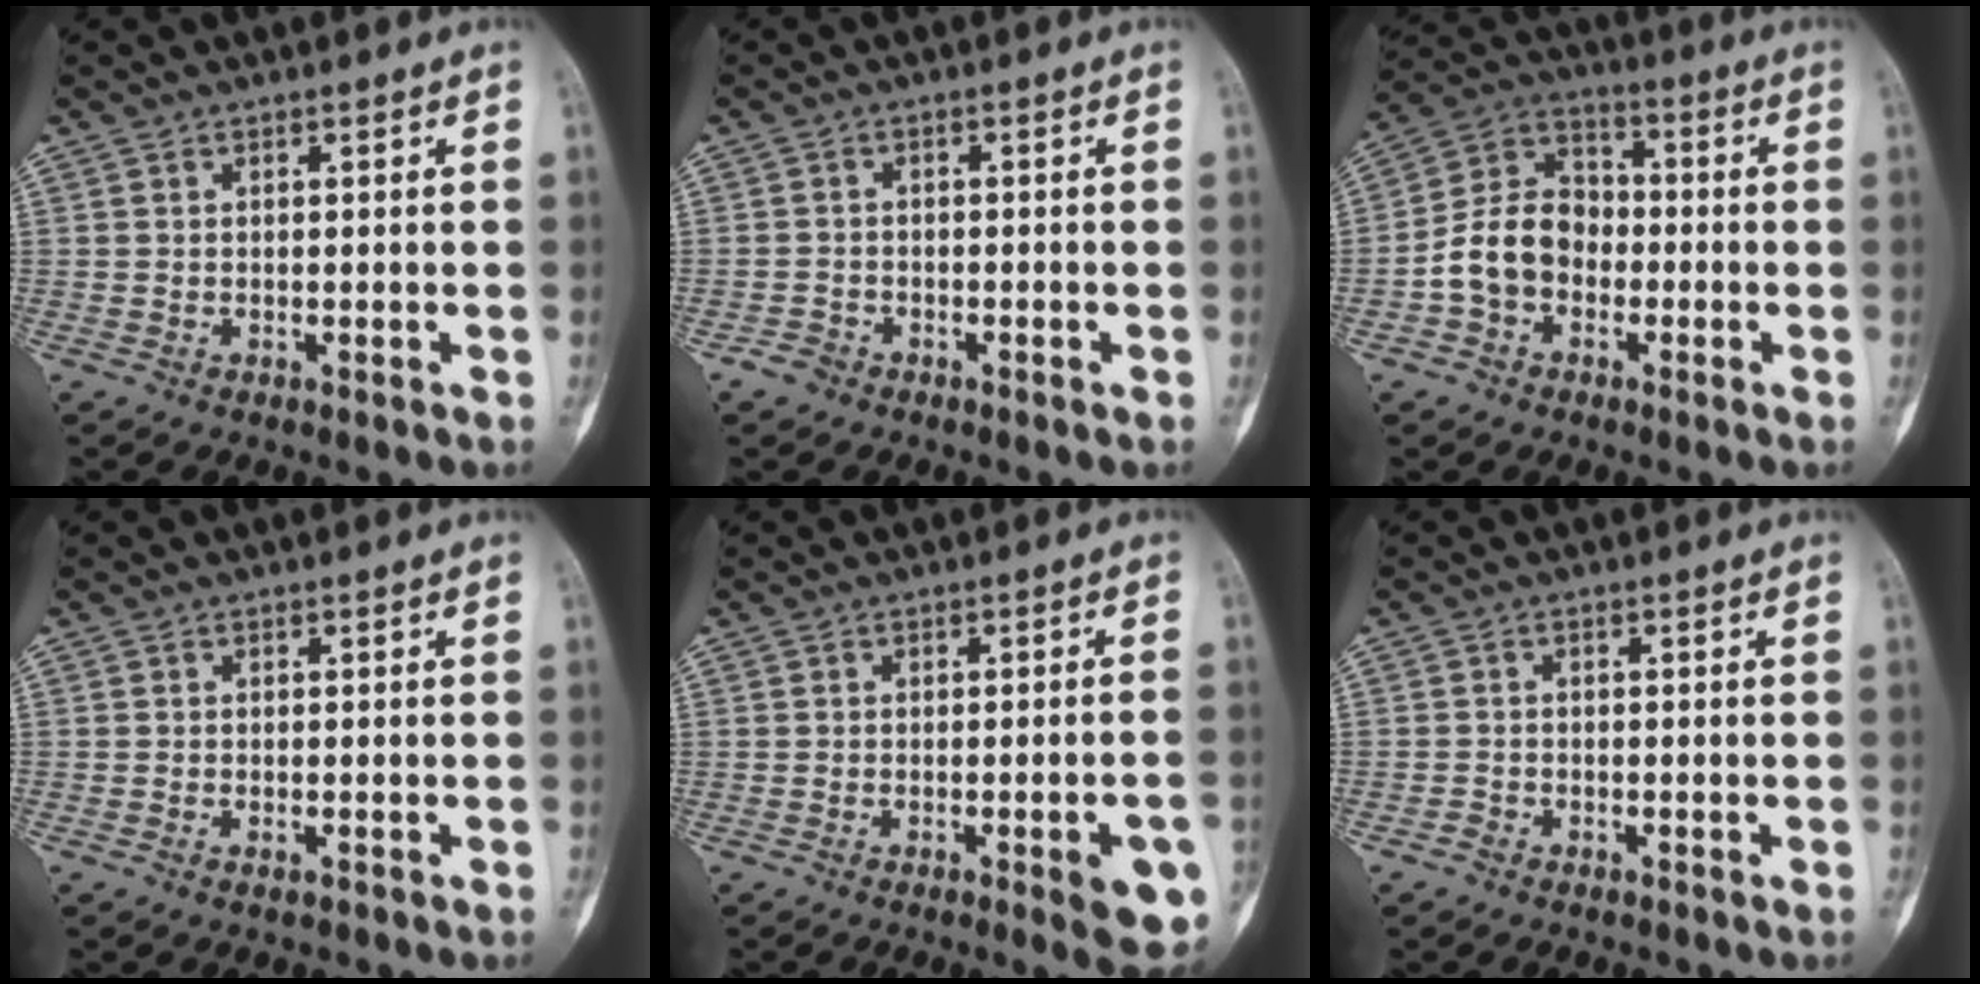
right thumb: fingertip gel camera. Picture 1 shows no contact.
{"total": 2.1, "force": [-1.5, 1.4, 0.4], "torque": [-0.006, 0.008, -0.029]}
{"total": 10.7, "force": [-2.7, 8.3, 6.2], "torque": [-0.096, 0.043, -0.063]}
{"total": 0.7, "force": [-0.4, 0.3, 0.5], "torque": [-0.011, 0.003, -0.006]}
{"total": 8.4, "force": [-3.1, 2.0, 7.5], "torque": [-0.075, 0.007, -0.033]}
{"total": 1.2, "force": [-1.0, 0.7, 0.2], "torque": [-0.005, 0.003, -0.024]}